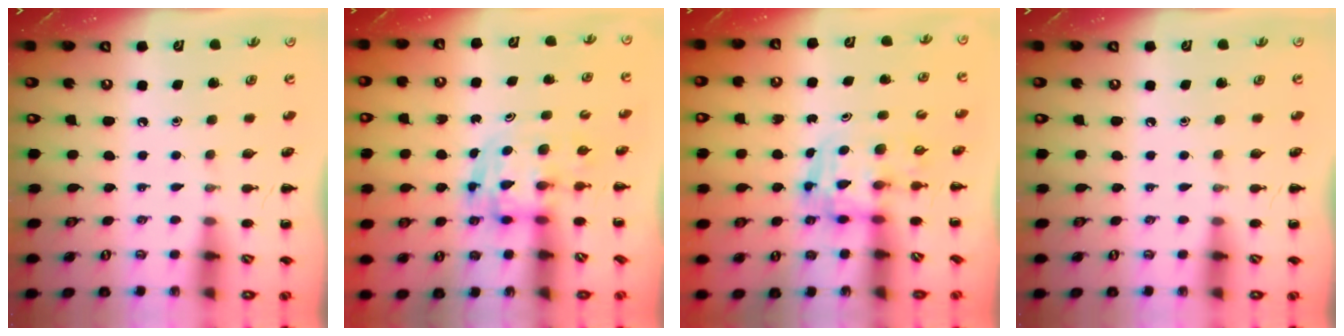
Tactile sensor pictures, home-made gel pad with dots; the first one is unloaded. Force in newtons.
{"total": 3.6, "press": 3.6, "slide": 0.7}
{"total": 3.6, "press": 3.6, "slide": 0.6}
{"total": 0.0}